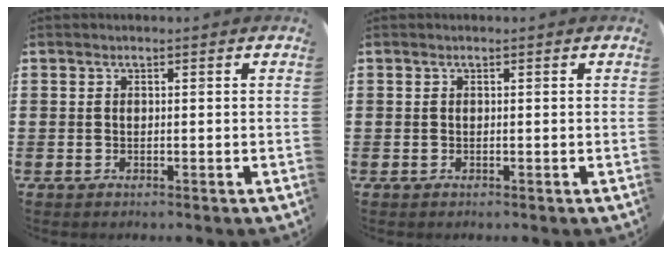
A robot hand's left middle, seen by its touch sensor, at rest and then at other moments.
{"total": 0.0}